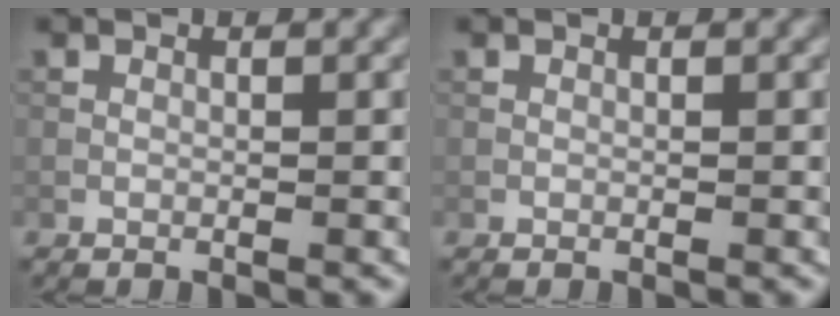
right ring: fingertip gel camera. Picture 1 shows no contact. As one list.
[{"total": 0.0}]